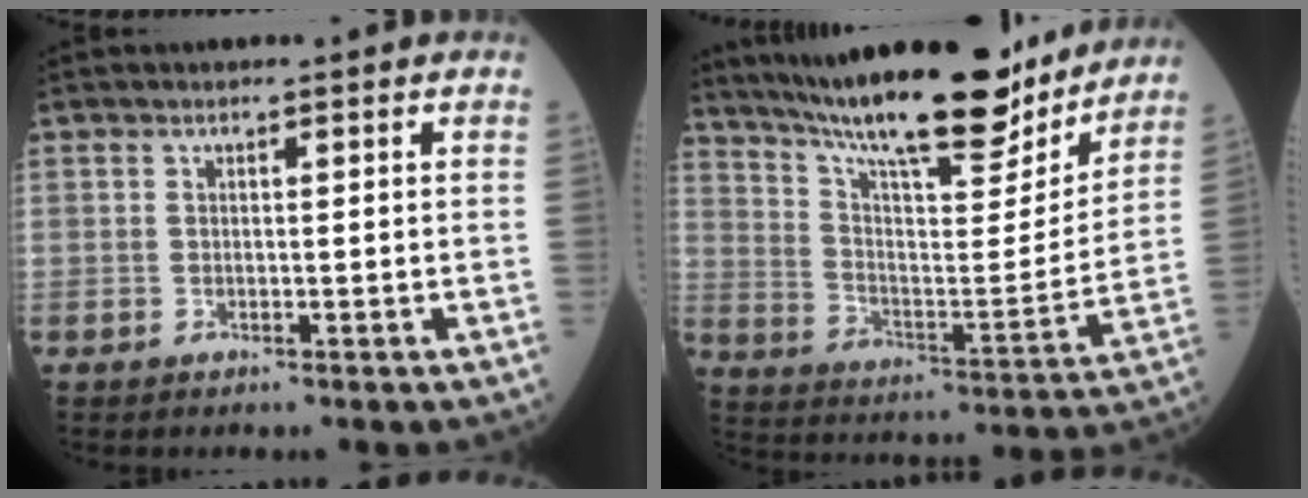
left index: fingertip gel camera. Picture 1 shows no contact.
{"total": 24.8, "force": [21.2, 4.3, 12.2], "torque": [-0.212, -0.009, 0.320]}